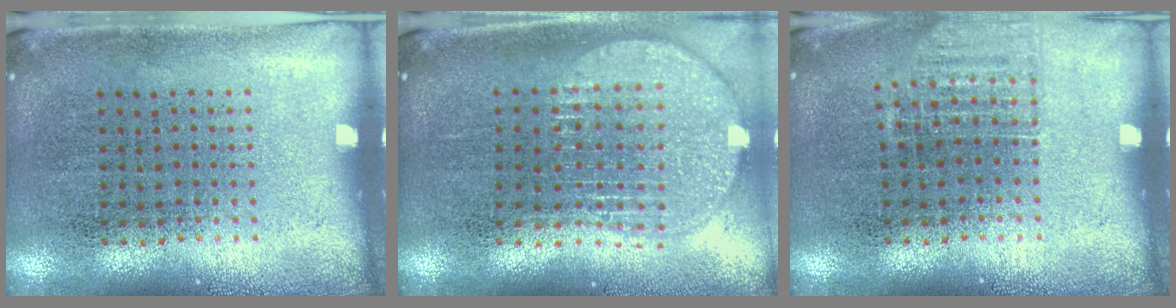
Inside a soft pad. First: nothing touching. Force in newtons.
{"total": 1.9, "press": 1.6, "slide": 1.0}
{"total": 0.9, "press": 0.9, "slide": 0.1}